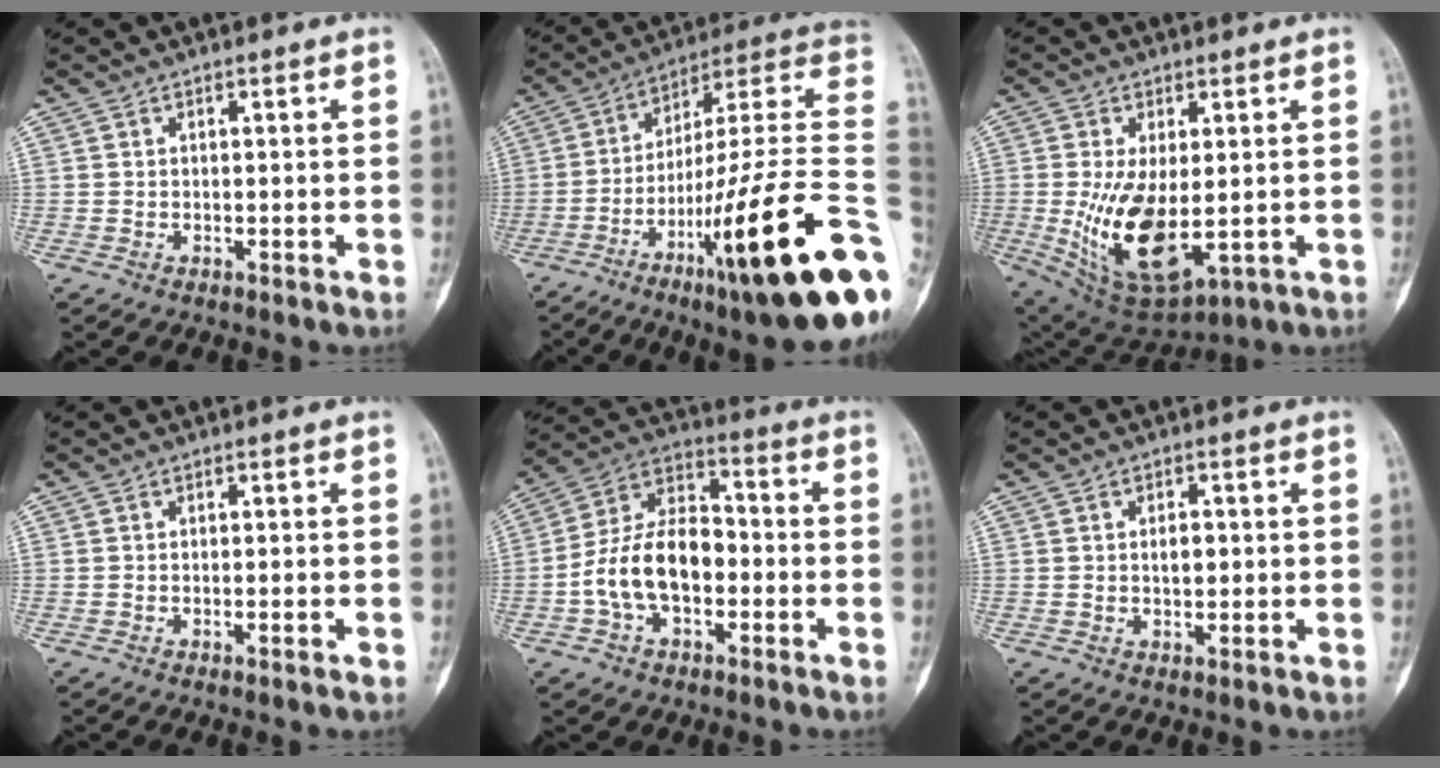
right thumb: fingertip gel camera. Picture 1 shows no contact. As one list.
[{"total": 30.0, "force": [-9.1, 4.1, 28.3], "torque": [-0.360, 0.057, -0.143]}, {"total": 14.7, "force": [-1.3, 7.2, 12.8], "torque": [-0.229, -0.022, 0.004]}, {"total": 1.0, "force": [-0.4, 0.1, 0.9], "torque": [-0.016, -0.002, -0.004]}, {"total": 14.2, "force": [-2.9, 8.8, 10.8], "torque": [-0.187, 0.045, -0.060]}, {"total": 2.8, "force": [0.2, 1.7, 2.3], "torque": [-0.029, 0.001, 0.004]}]